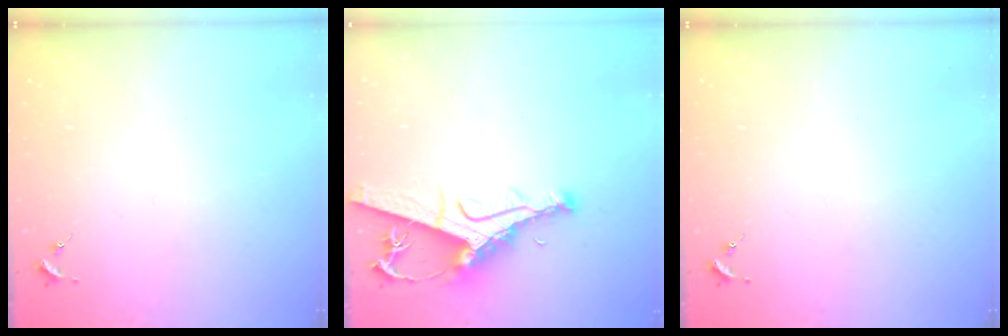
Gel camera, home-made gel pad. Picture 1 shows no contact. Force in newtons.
{"total": 11.9, "press": 11.9, "slide": 1.1}
{"total": 0.0}